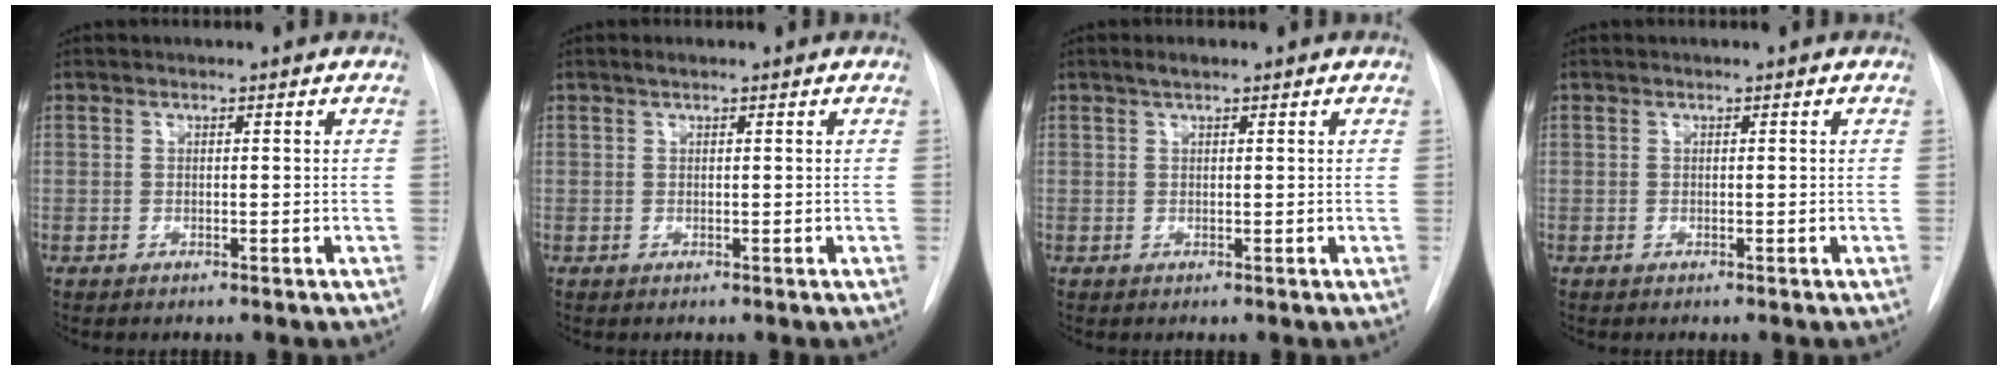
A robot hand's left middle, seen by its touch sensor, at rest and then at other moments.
{"total": 0.7, "force": [0.6, 0.1, 0.5], "torque": [-0.012, 0.004, 0.010]}
{"total": 1.4, "force": [1.0, 0.3, 0.9], "torque": [-0.021, 0.006, 0.017]}
{"total": 0.0}